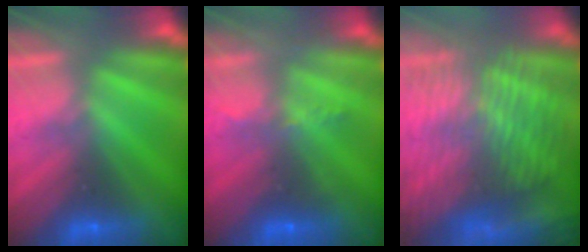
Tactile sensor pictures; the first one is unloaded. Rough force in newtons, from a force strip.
{"total": 2.3}
{"total": 6.8}